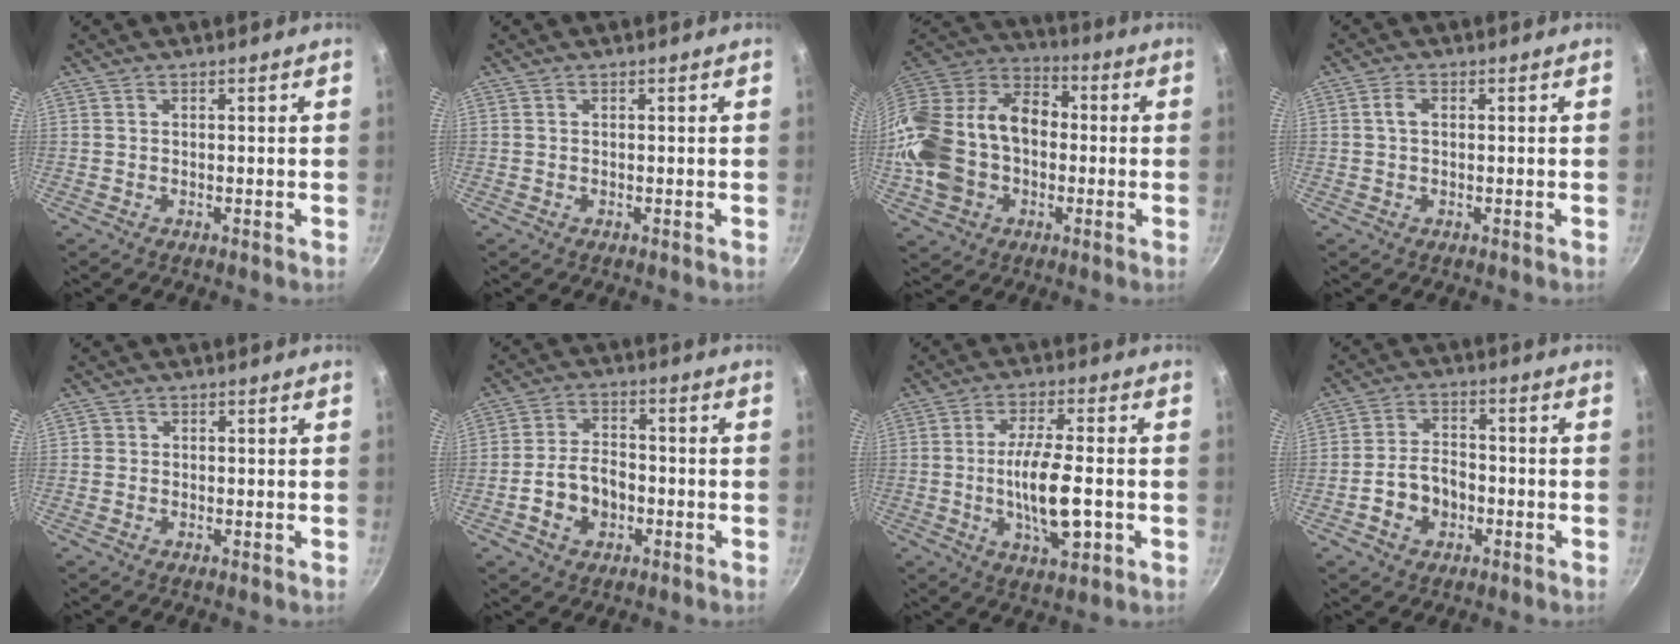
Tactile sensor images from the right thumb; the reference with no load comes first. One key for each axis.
{"total": 0.0}
{"total": 24.7, "fx": -2.4, "fy": 18.2, "fz": 16.5, "tx": -0.324, "ty": 0.060, "tz": -0.047}
{"total": 1.8, "fx": 0.2, "fy": 1.1, "fz": 1.4, "tx": -0.024, "ty": 0.005, "tz": 0.004}
{"total": 1.0, "fx": 0.0, "fy": 1.0, "fz": 0.2, "tx": 0.001, "ty": 0.003, "tz": -0.003}
{"total": 8.2, "fx": -2.4, "fy": 5.8, "fz": 5.3, "tx": -0.080, "ty": 0.024, "tz": -0.048}
{"total": 11.7, "fx": -2.0, "fy": 3.9, "fz": 10.9, "tx": -0.190, "ty": 0.007, "tz": -0.034}
{"total": 7.5, "fx": -2.4, "fy": 5.4, "fz": 4.6, "tx": -0.065, "ty": 0.025, "tz": -0.048}